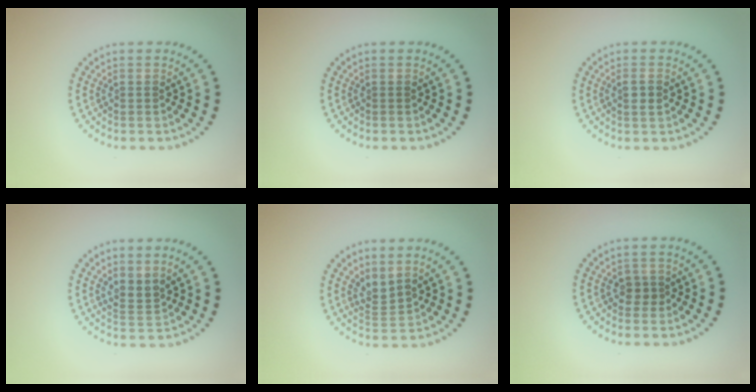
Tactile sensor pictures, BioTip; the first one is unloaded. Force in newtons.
{"total": 0.0}
{"total": 1.2, "press": 1.1, "slide": 0.5}
{"total": 2.1, "press": 1.5, "slide": 1.4}
{"total": 2.2, "press": 1.5, "slide": 1.6}
{"total": 1.4, "press": 1.2, "slide": 0.6}